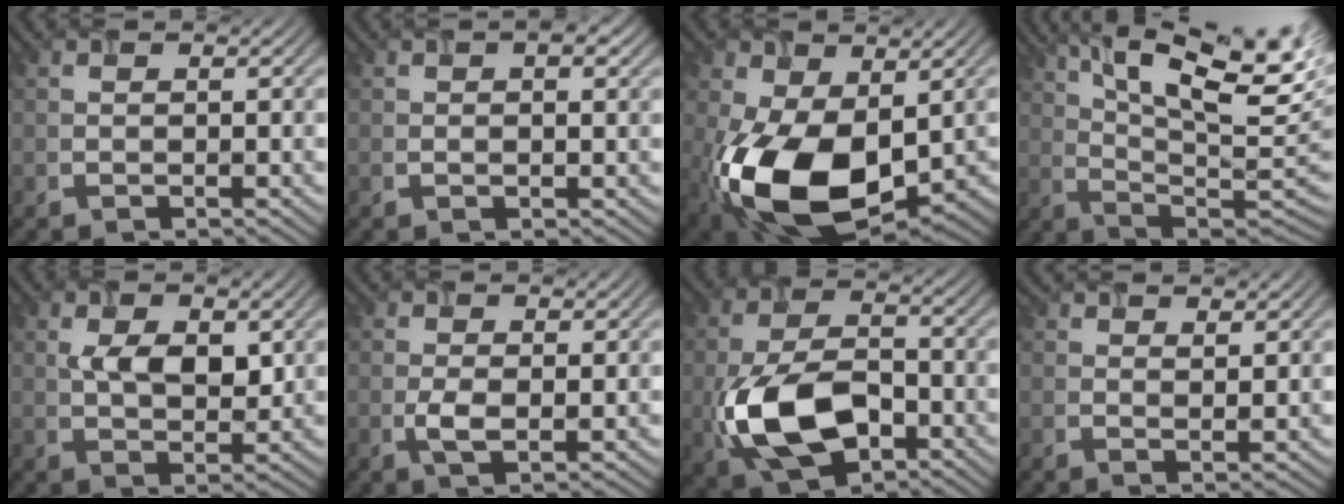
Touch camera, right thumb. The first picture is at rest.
{"total": 3.4, "force": [1.4, 1.3, 2.7], "torque": [-0.040, 0.003, 0.022]}
{"total": 14.6, "force": [-3.1, 8.7, 11.3], "torque": [-0.241, -0.034, -0.044]}
{"total": 17.2, "force": [7.1, 6.2, 14.4], "torque": [-0.243, 0.017, 0.117]}
{"total": 5.4, "force": [0.6, 3.1, 4.3], "torque": [-0.081, -0.010, 0.015]}
{"total": 2.9, "force": [0.0, 1.3, 2.5], "torque": [-0.053, -0.004, 0.000]}
{"total": 11.4, "force": [-4.5, 6.4, 8.3], "torque": [-0.185, -0.014, -0.086]}
{"total": 4.6, "force": [3.7, 0.8, 2.6], "torque": [-0.050, 0.003, 0.061]}